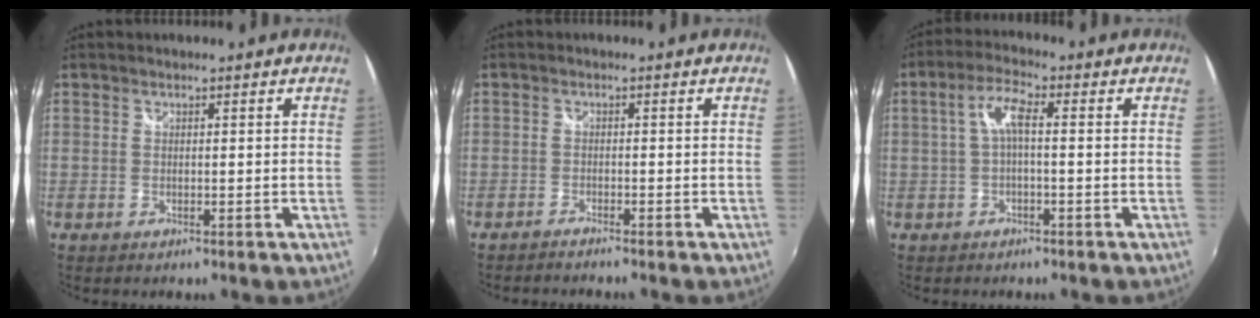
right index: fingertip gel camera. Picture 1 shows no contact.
{"total": 2.1, "force": [-2.0, 0.1, 0.4], "torque": [-0.021, -0.010, -0.038]}
{"total": 4.5, "force": [-0.2, 1.0, 4.4], "torque": [-0.091, 0.011, -0.003]}